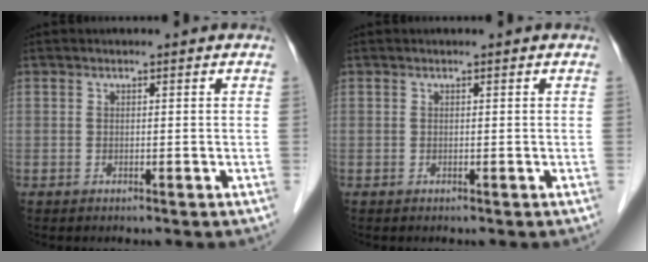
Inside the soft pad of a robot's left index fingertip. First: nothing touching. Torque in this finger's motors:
{"motor_torque": [0.15, 0.11, -0.02, -0.01]}